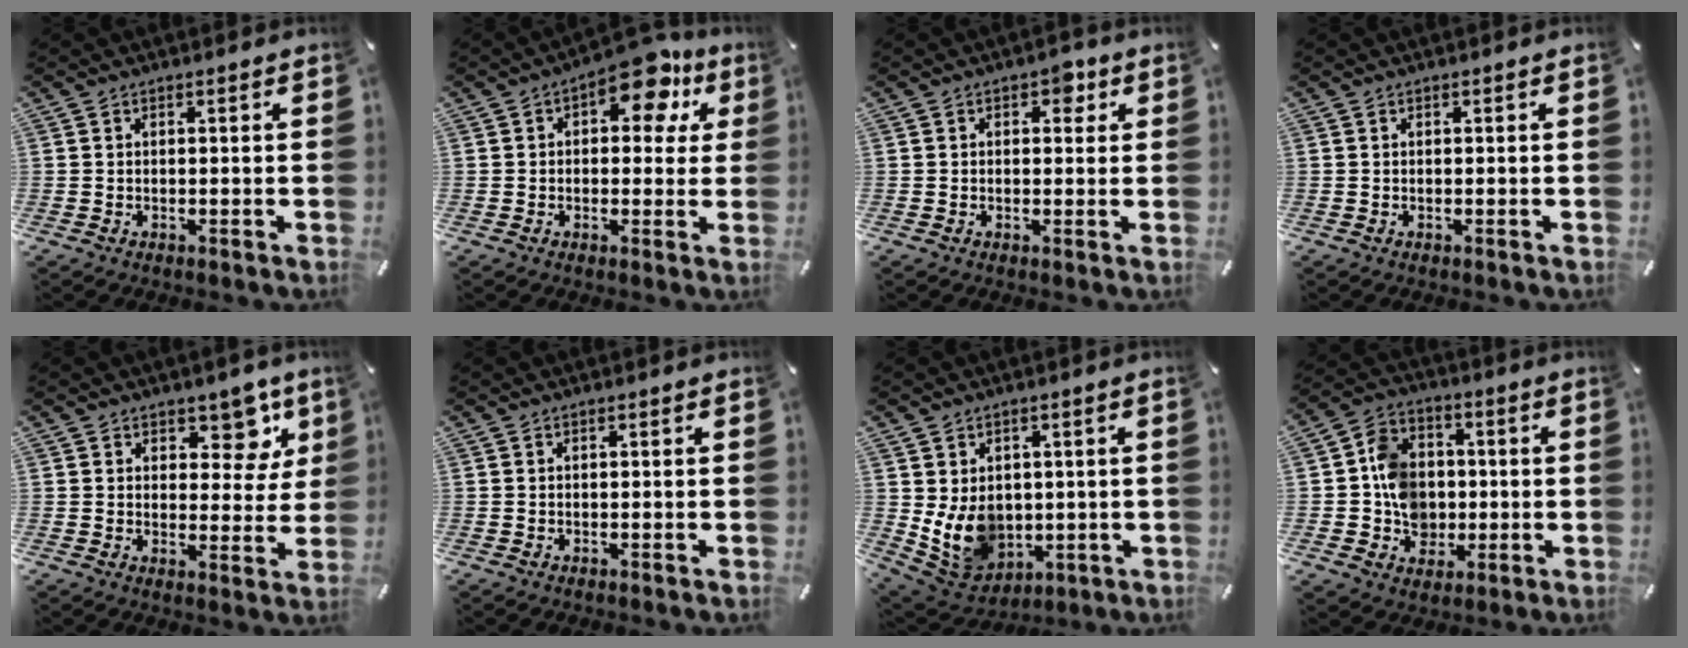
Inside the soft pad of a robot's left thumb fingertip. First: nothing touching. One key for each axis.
{"total": 11.3, "fx": 5.9, "fy": 5.6, "fz": 7.8, "tx": -0.090, "ty": -0.032, "tz": 0.095}
{"total": 3.7, "fx": 1.3, "fy": 2.4, "fz": 2.4, "tx": -0.020, "ty": -0.003, "tz": 0.013}
{"total": 0.0}
{"total": 9.3, "fx": 5.5, "fy": 5.6, "fz": 4.9, "tx": -0.045, "ty": -0.038, "tz": 0.091}
{"total": 0.0}
{"total": 10.7, "fx": 1.0, "fy": 9.4, "fz": 5.1, "tx": -0.118, "ty": -0.019, "tz": 0.027}
{"total": 11.3, "fx": -0.6, "fy": 10.2, "fz": 4.8, "tx": -0.092, "ty": 0.021, "tz": 0.000}